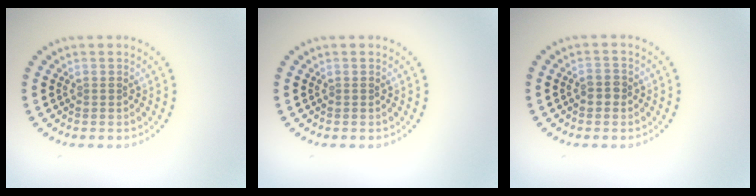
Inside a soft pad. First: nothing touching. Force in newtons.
{"total": 0.0}
{"total": 1.4, "press": 1.4, "slide": 0.3}